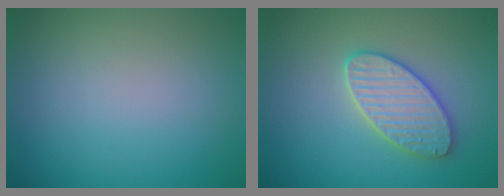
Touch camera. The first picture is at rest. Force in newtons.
{"total": 4.0, "press": 3.9, "slide": 0.9}